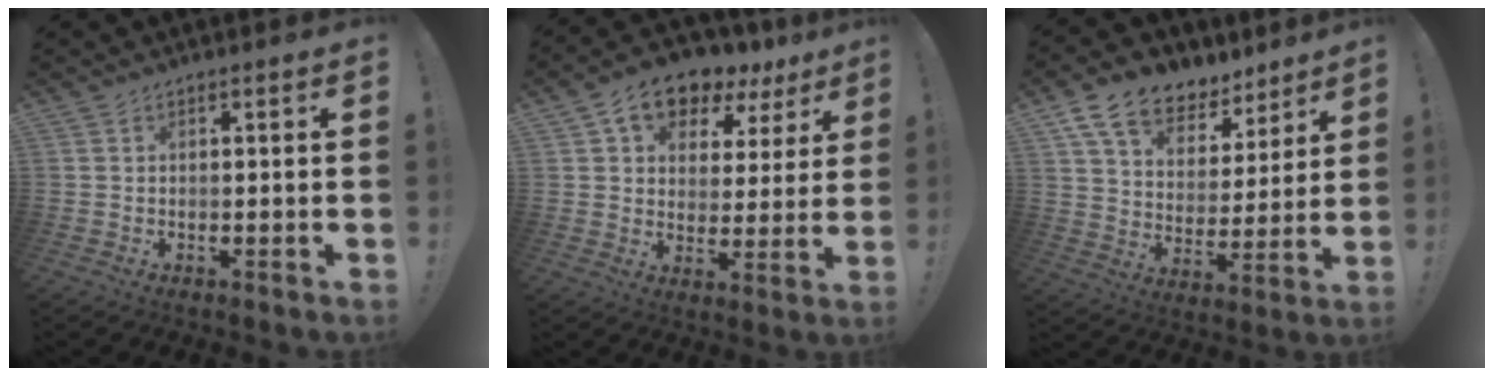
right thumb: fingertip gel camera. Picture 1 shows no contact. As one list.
[{"total": 10.7, "force": [7.0, 6.5, 4.9], "torque": [-0.083, -0.044, 0.130]}, {"total": 13.4, "force": [9.5, 7.6, 5.6], "torque": [-0.104, -0.063, 0.176]}]